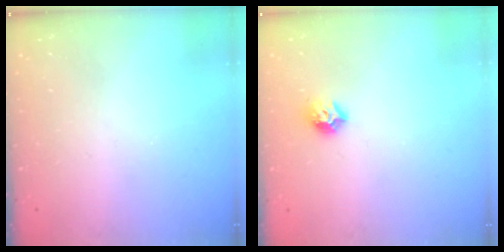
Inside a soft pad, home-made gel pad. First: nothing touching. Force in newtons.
{"total": 8.2, "press": 8.2, "slide": 0.7}